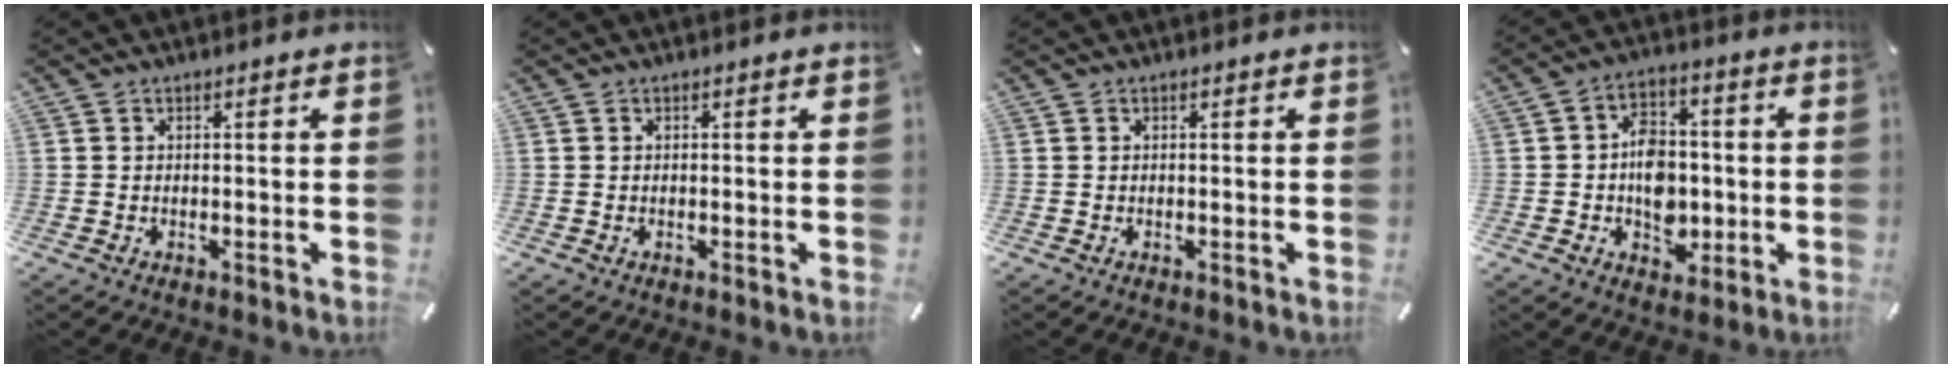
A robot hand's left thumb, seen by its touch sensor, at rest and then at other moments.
{"total": 0.0}
{"total": 0.0}
{"total": 9.8, "force": [-1.5, 7.8, 5.8], "torque": [-0.093, 0.017, -0.022]}